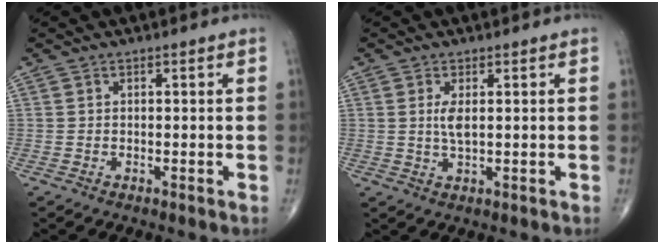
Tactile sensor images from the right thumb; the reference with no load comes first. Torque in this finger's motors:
{"motor_torque": [0.70, 0.90, 0.40, -0.31, 0.17]}